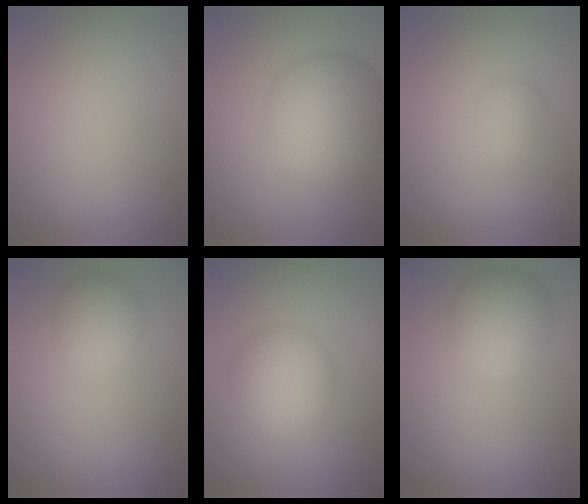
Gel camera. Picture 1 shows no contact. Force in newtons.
{"total": 8.5, "press": 8.5, "slide": 0.2}
{"total": 1.3, "press": 1.3, "slide": 0.0}
{"total": 2.7, "press": 2.7, "slide": 0.1}
{"total": 5.0, "press": 5.0, "slide": 0.3}
{"total": 4.2, "press": 4.2, "slide": 0.1}